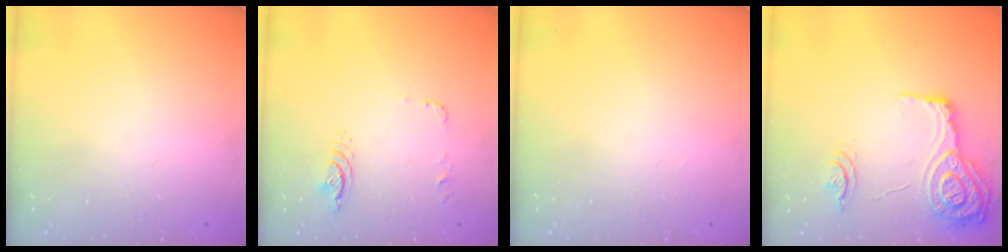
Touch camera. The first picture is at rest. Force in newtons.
{"total": 6.7, "press": 6.7, "slide": 0.5}
{"total": 5.0, "press": 5.0, "slide": 0.5}
{"total": 16.0, "press": 15.9, "slide": 1.2}